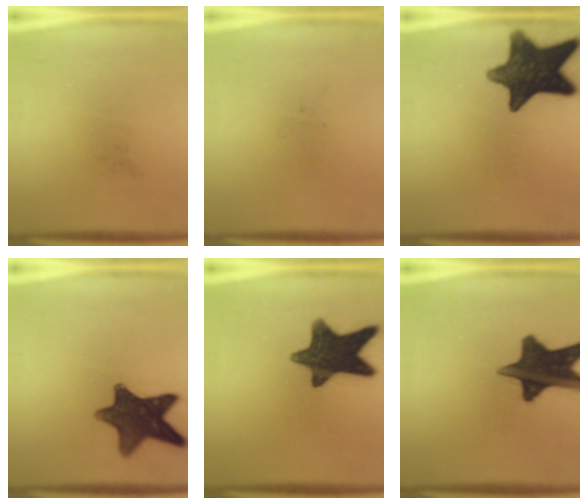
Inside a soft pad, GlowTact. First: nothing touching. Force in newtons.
{"total": 0.0}
{"total": 14.5}
{"total": 12.4}
{"total": 14.2}
{"total": 15.3}